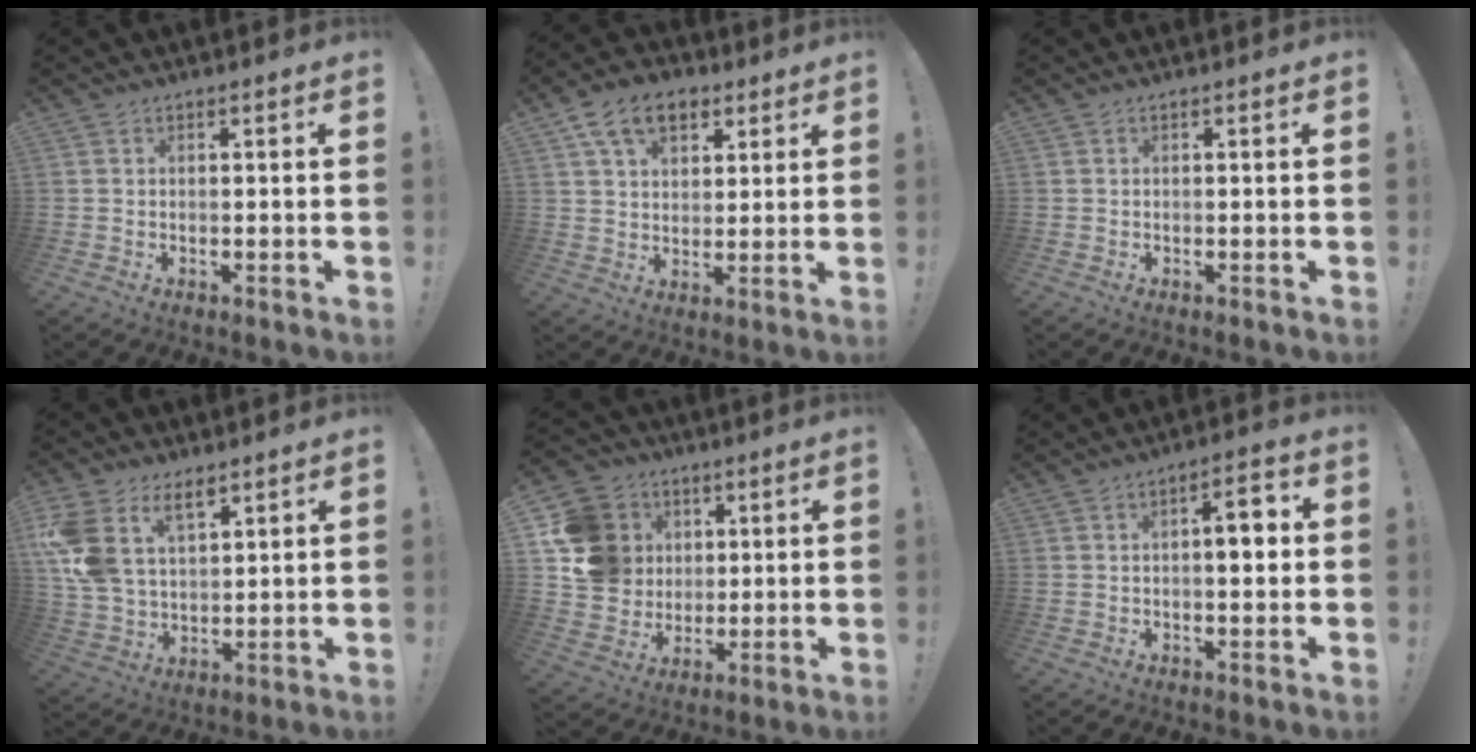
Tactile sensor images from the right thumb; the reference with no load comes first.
{"total": 11.7, "force": [6.5, 7.6, 6.0], "torque": [-0.099, -0.020, 0.124]}
{"total": 0.0}
{"total": 14.5, "force": [7.8, 9.3, 7.9], "torque": [-0.174, -0.033, 0.149]}
{"total": 16.5, "force": [3.4, 14.9, 6.2], "torque": [-0.101, -0.001, 0.090]}
{"total": 6.3, "force": [0.3, 2.4, 5.8], "torque": [-0.076, 0.005, -0.004]}